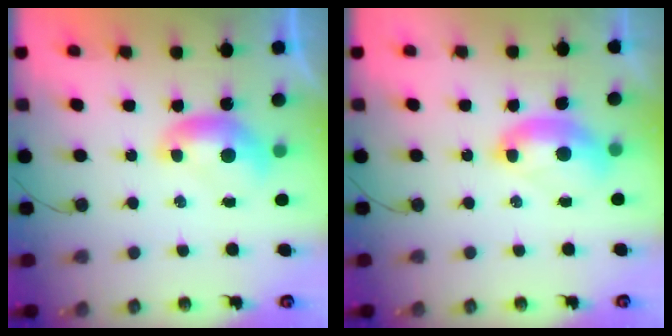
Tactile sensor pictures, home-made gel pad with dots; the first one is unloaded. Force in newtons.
{"total": 2.5, "press": 2.4, "slide": 0.6}